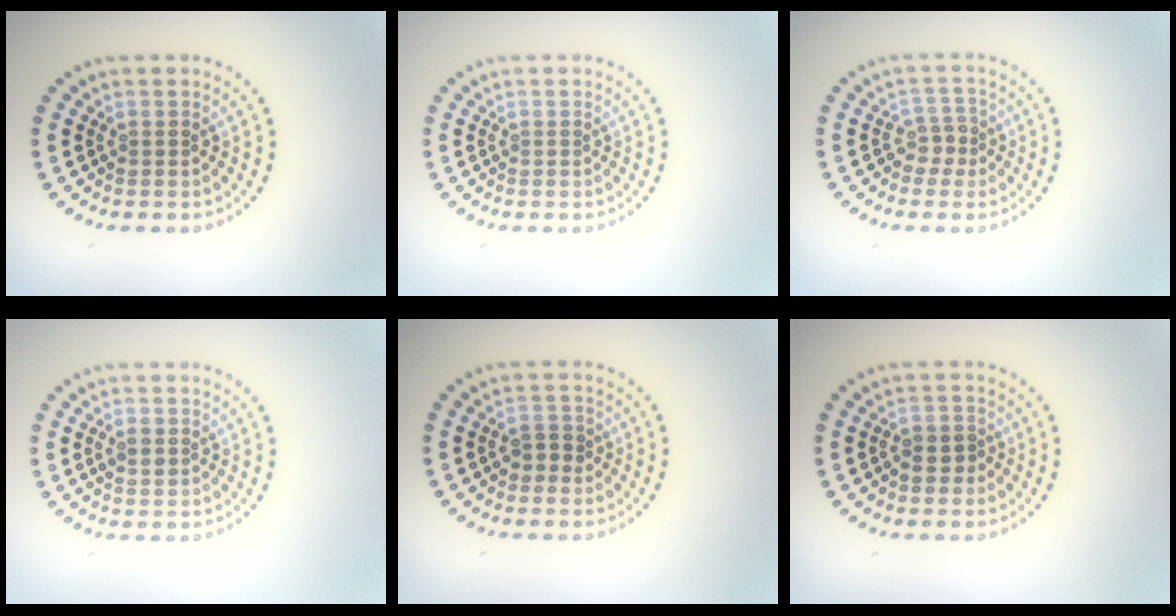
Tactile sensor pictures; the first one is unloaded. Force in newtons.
{"total": 0.0}
{"total": 1.9, "press": 1.5, "slide": 1.2}
{"total": 0.9, "press": 0.9, "slide": 0.0}
{"total": 1.6, "press": 1.5, "slide": 0.6}
{"total": 2.0, "press": 1.9, "slide": 0.7}